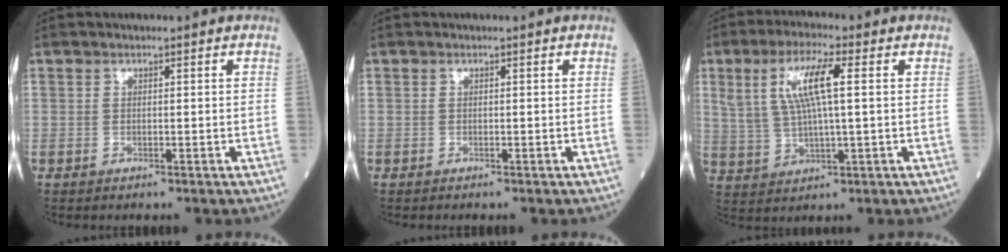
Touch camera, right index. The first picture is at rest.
{"total": 0.0}
{"total": 8.9, "force": [2.6, 1.5, 8.4], "torque": [-0.180, 0.014, 0.054]}